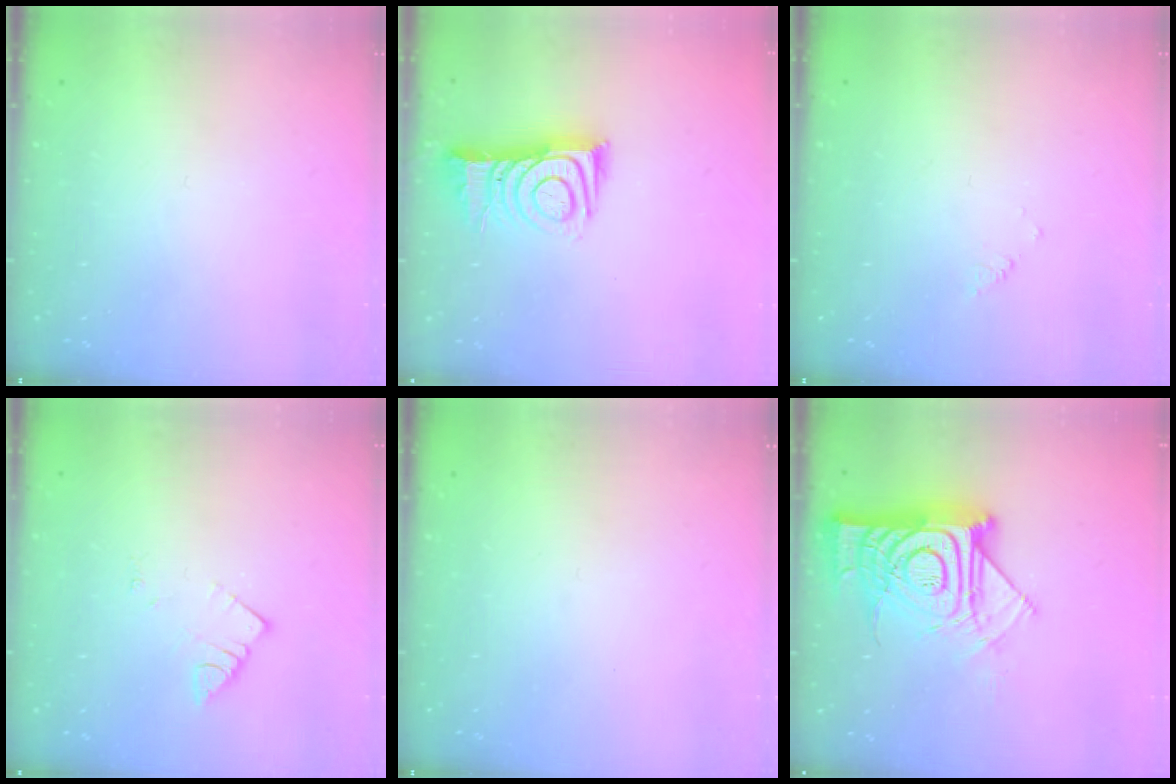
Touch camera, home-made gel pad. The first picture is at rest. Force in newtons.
{"total": 11.5, "press": 11.5, "slide": 0.9}
{"total": 1.7, "press": 1.7, "slide": 0.3}
{"total": 3.3, "press": 3.3, "slide": 0.2}
{"total": 0.0}
{"total": 20.6, "press": 20.6, "slide": 1.9}